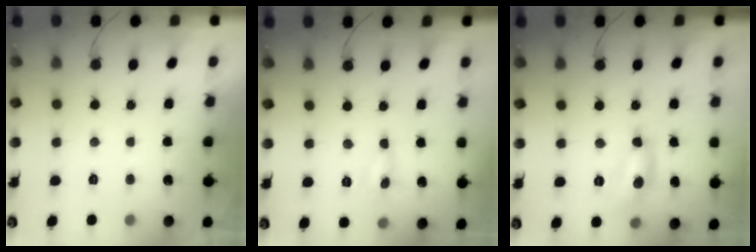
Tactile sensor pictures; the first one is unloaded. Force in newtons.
{"total": 0.0}
{"total": 11.2, "press": 11.2, "slide": 0.7}